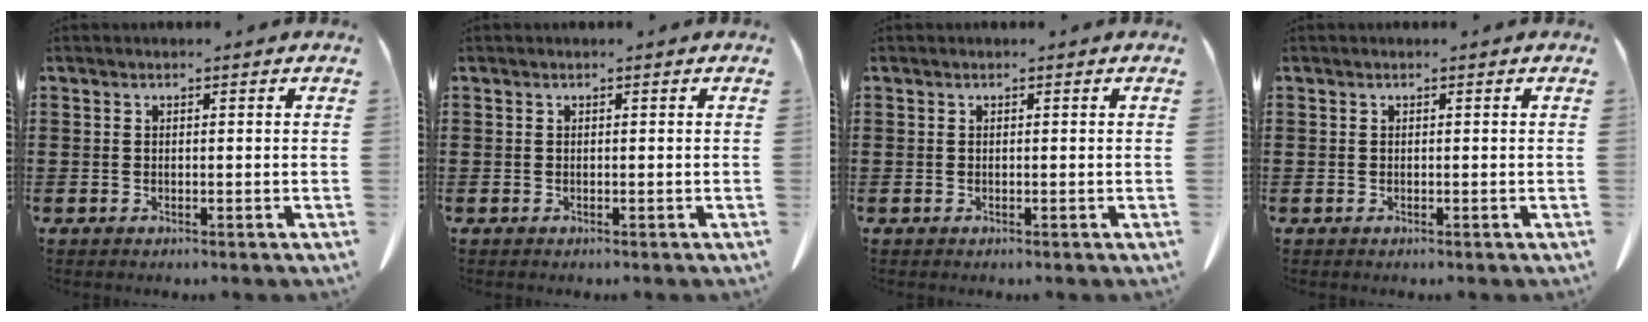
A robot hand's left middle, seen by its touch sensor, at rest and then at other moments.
{"total": 0.0}
{"total": 0.0}
{"total": 0.0}